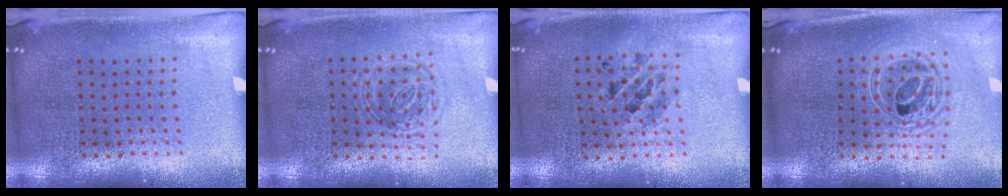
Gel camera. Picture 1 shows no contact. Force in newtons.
{"total": 1.2, "press": 1.0, "slide": 0.8}
{"total": 0.9, "press": 0.9, "slide": 0.2}
{"total": 2.1, "press": 1.6, "slide": 1.3}